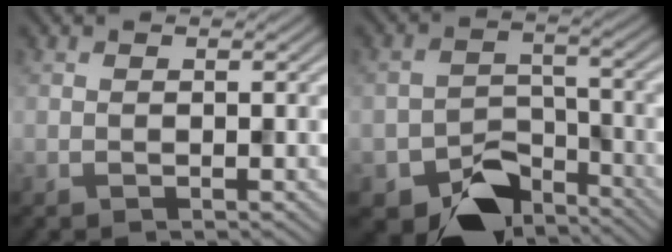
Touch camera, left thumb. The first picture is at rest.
{"total": 8.8, "force": [-6.3, 4.9, 3.7], "torque": [-0.057, -0.018, -0.107]}